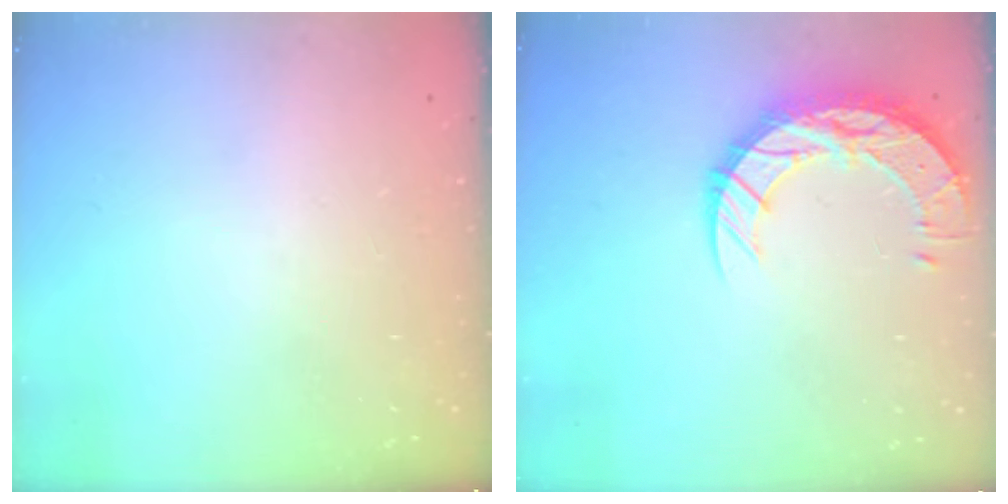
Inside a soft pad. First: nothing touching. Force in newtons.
{"total": 16.5, "press": 16.4, "slide": 1.2}